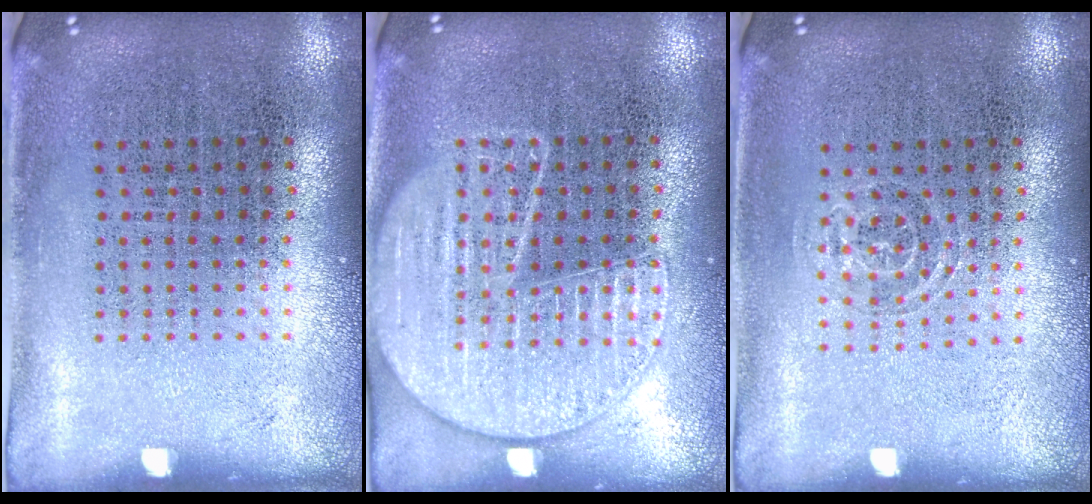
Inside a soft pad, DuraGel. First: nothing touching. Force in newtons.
{"total": 1.6, "press": 1.6, "slide": 0.1}
{"total": 0.9, "press": 0.6, "slide": 0.6}